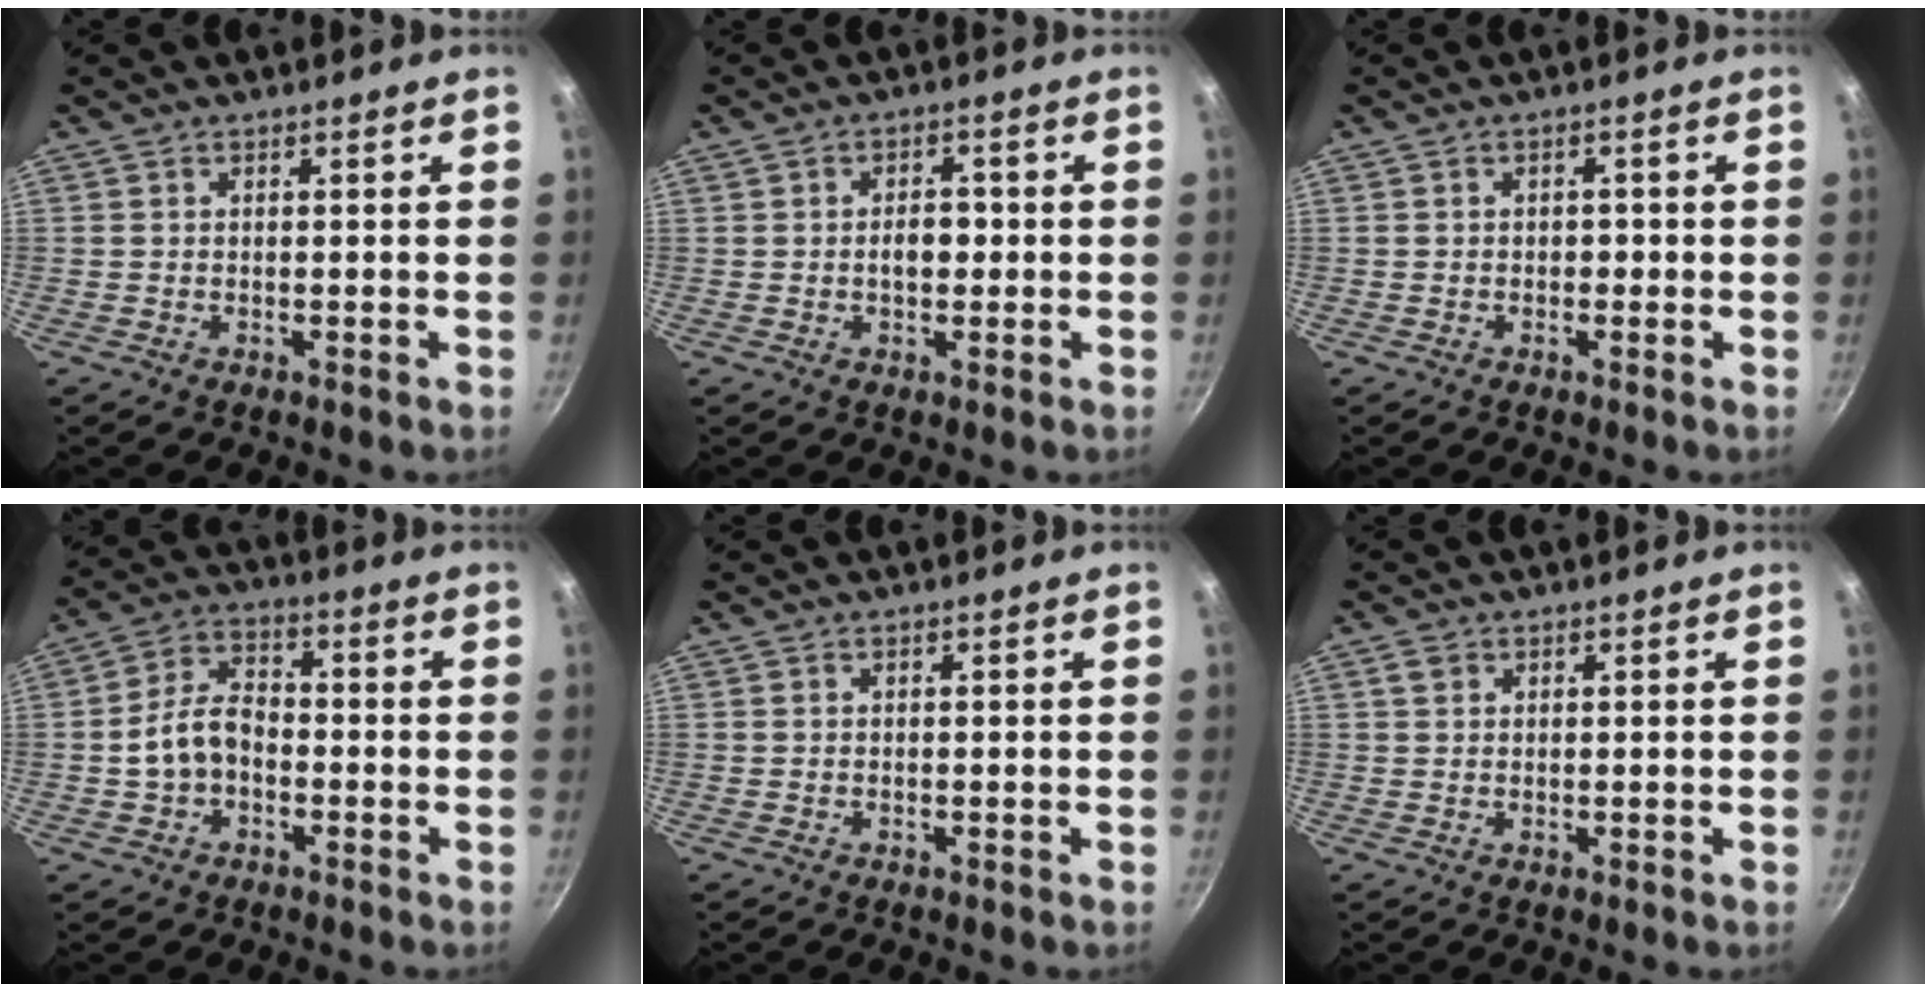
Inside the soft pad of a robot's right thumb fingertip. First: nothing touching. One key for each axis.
{"total": 3.8, "fx": -0.3, "fy": 2.4, "fz": 2.9, "tx": -0.021, "ty": 0.010, "tz": -0.006}
{"total": 1.4, "fx": -0.3, "fy": 1.1, "fz": 0.8, "tx": -0.007, "ty": 0.005, "tz": -0.005}
{"total": 8.1, "fx": -1.7, "fy": 5.6, "fz": 5.6, "tx": -0.083, "ty": 0.035, "tz": -0.039}
{"total": 0.0}
{"total": 1.6, "fx": 0.7, "fy": 1.2, "fz": 0.7, "tx": -0.009, "ty": 0.001, "tz": 0.010}